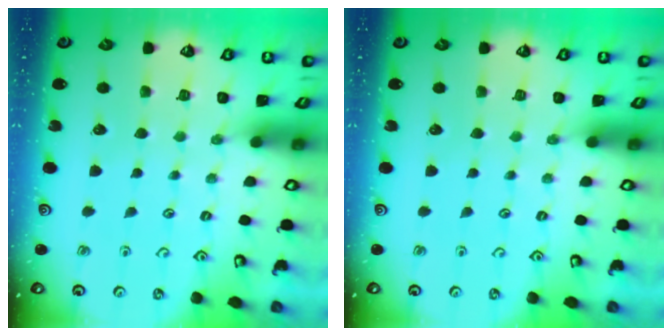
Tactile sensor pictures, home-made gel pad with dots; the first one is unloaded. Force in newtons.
{"total": 0.0}